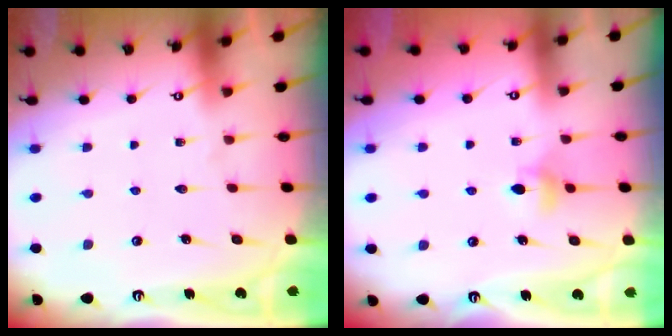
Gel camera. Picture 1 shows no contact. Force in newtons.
{"total": 4.3, "press": 4.2, "slide": 0.7}